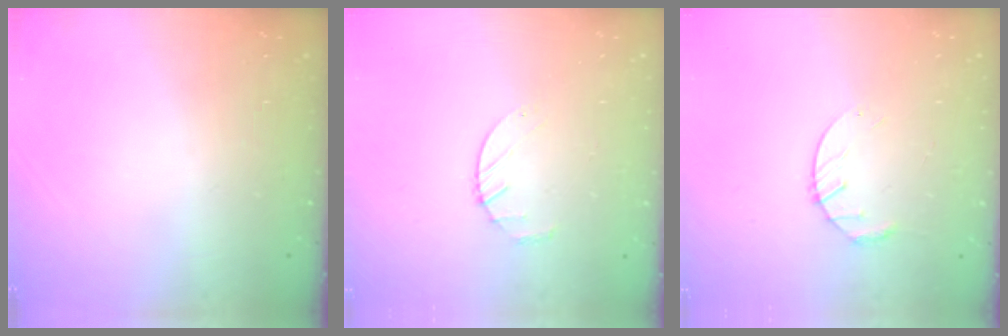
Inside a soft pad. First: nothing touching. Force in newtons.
{"total": 2.4, "press": 2.3, "slide": 0.3}
{"total": 3.6, "press": 3.6, "slide": 0.6}